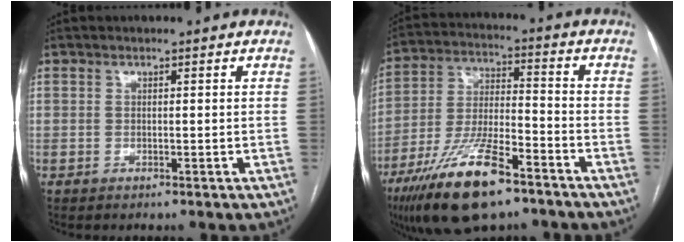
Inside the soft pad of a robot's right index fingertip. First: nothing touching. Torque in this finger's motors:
{"motor_torque": [0.95, -1.19, 0.41, 0.06]}